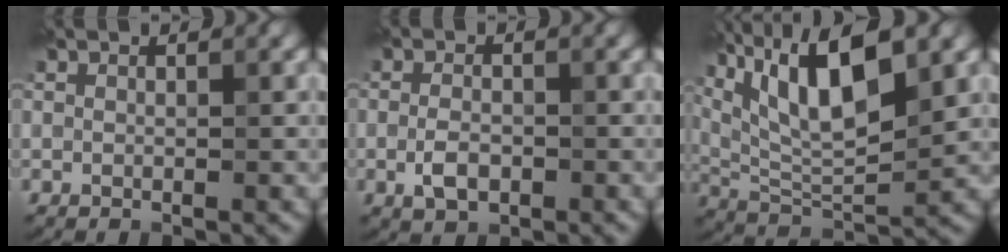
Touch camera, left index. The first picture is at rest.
{"total": 2.6, "force": [-0.9, 1.5, 1.9], "torque": [-0.037, 0.001, -0.018]}
{"total": 10.8, "force": [4.5, 3.7, 9.1], "torque": [-0.154, 0.006, 0.078]}